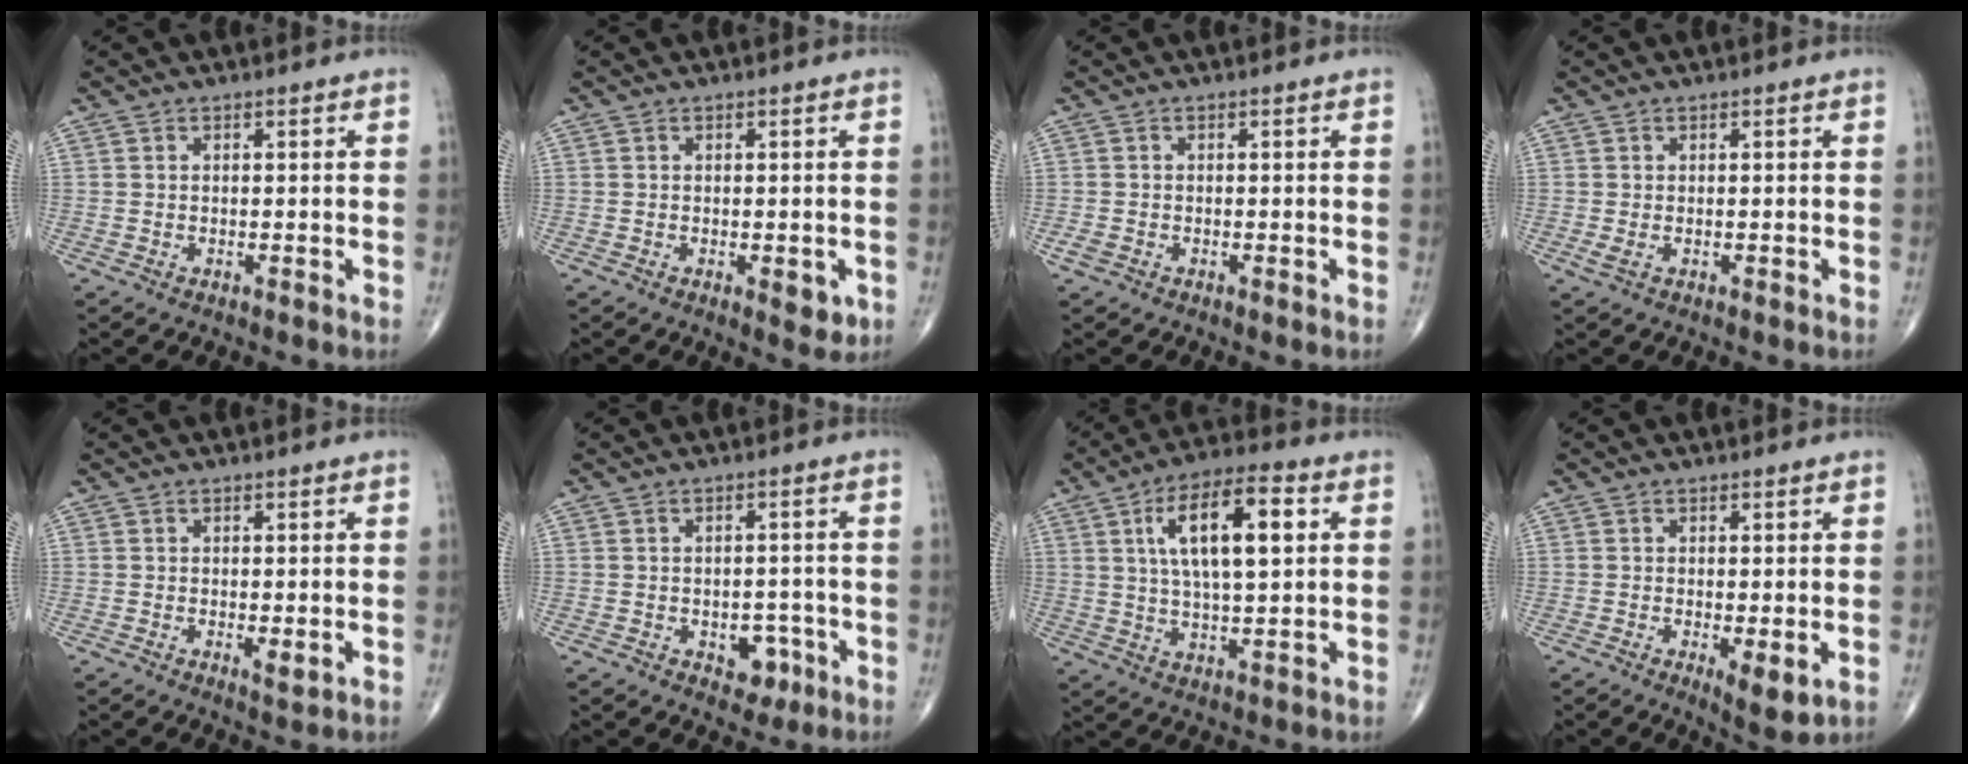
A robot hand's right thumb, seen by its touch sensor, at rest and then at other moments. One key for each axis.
{"total": 3.4, "fx": -1.0, "fy": 1.6, "fz": 2.9, "tx": -0.024, "ty": -0.005, "tz": -0.009}
{"total": 1.4, "fx": -0.6, "fy": 1.0, "fz": 0.8, "tx": -0.020, "ty": -0.002, "tz": -0.013}
{"total": 1.0, "fx": -0.1, "fy": 0.6, "fz": 0.8, "tx": -0.018, "ty": -0.001, "tz": -0.001}
{"total": 1.7, "fx": -0.1, "fy": 0.7, "fz": 1.6, "tx": -0.025, "ty": -0.008, "tz": -0.001}
{"total": 4.4, "fx": -1.7, "fy": 3.2, "fz": 2.6, "tx": -0.009, "ty": 0.011, "tz": -0.018}
{"total": 14.6, "fx": 4.1, "fy": 5.4, "fz": 13.0, "tx": -0.214, "ty": 0.004, "tz": 0.066}
{"total": 4.7, "fx": -0.9, "fy": 1.7, "fz": 4.3, "tx": -0.064, "ty": -0.017, "tz": -0.011}